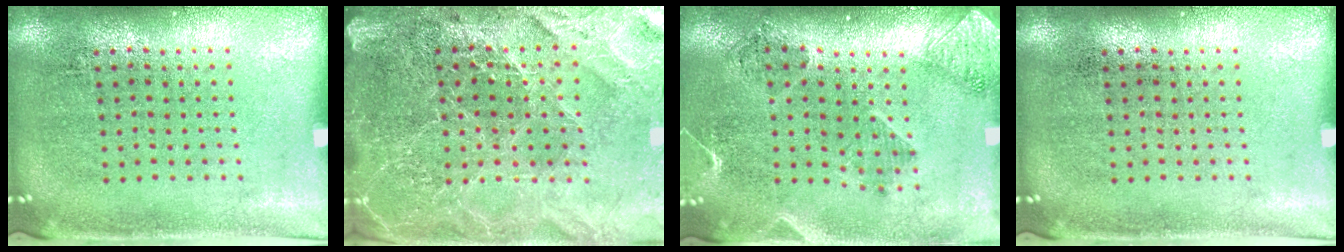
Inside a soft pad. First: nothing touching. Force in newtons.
{"total": 4.6, "press": 4.2, "slide": 1.8}
{"total": 1.7, "press": 1.6, "slide": 0.7}
{"total": 0.0}